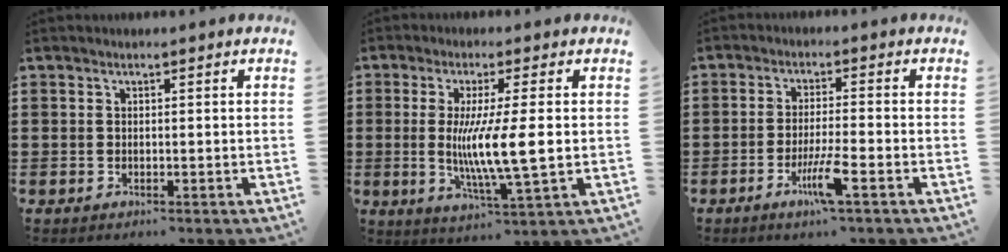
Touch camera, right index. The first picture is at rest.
{"total": 8.5, "force": [-0.1, 0.8, 8.5], "torque": [-0.165, -0.009, -0.008]}
{"total": 5.8, "force": [-2.9, 0.2, 5.0], "torque": [-0.101, -0.015, -0.054]}